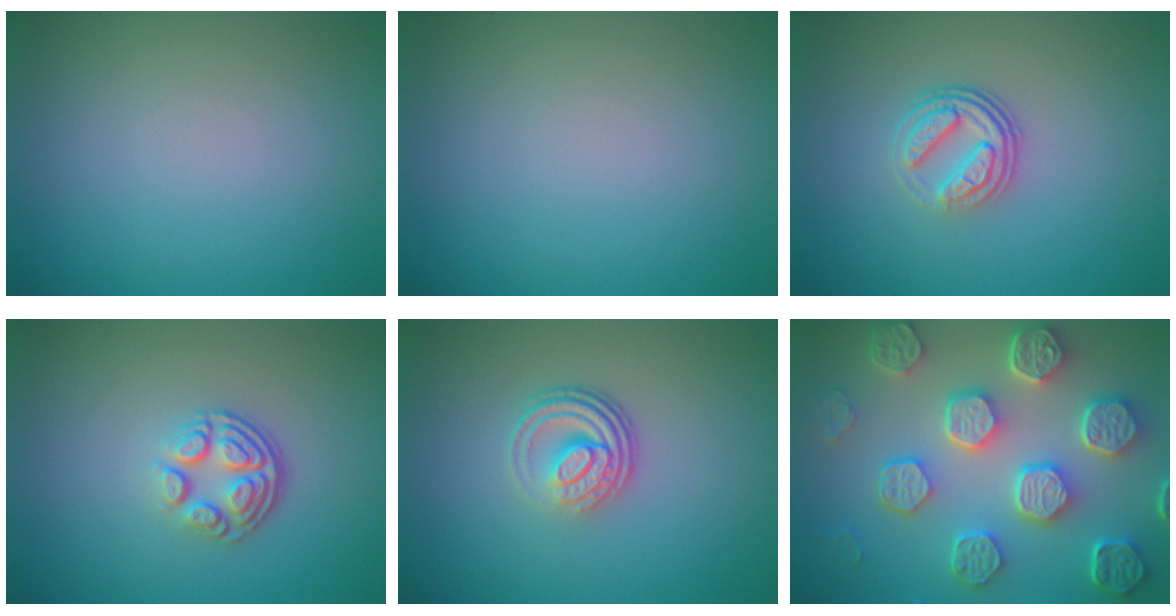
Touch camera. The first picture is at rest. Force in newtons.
{"total": 0.0}
{"total": 3.8, "press": 2.7, "slide": 2.6}
{"total": 3.8, "press": 2.7, "slide": 2.8}
{"total": 4.1, "press": 2.7, "slide": 3.0}
{"total": 8.4, "press": 6.5, "slide": 5.3}